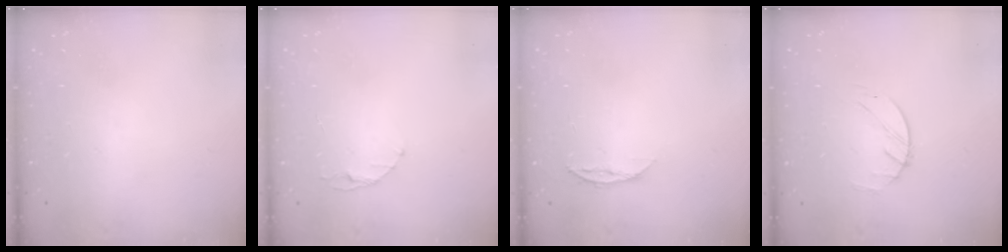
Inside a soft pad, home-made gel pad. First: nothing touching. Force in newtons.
{"total": 3.9, "press": 3.9, "slide": 0.5}
{"total": 5.1, "press": 5.1, "slide": 0.7}
{"total": 1.9, "press": 1.9, "slide": 0.3}